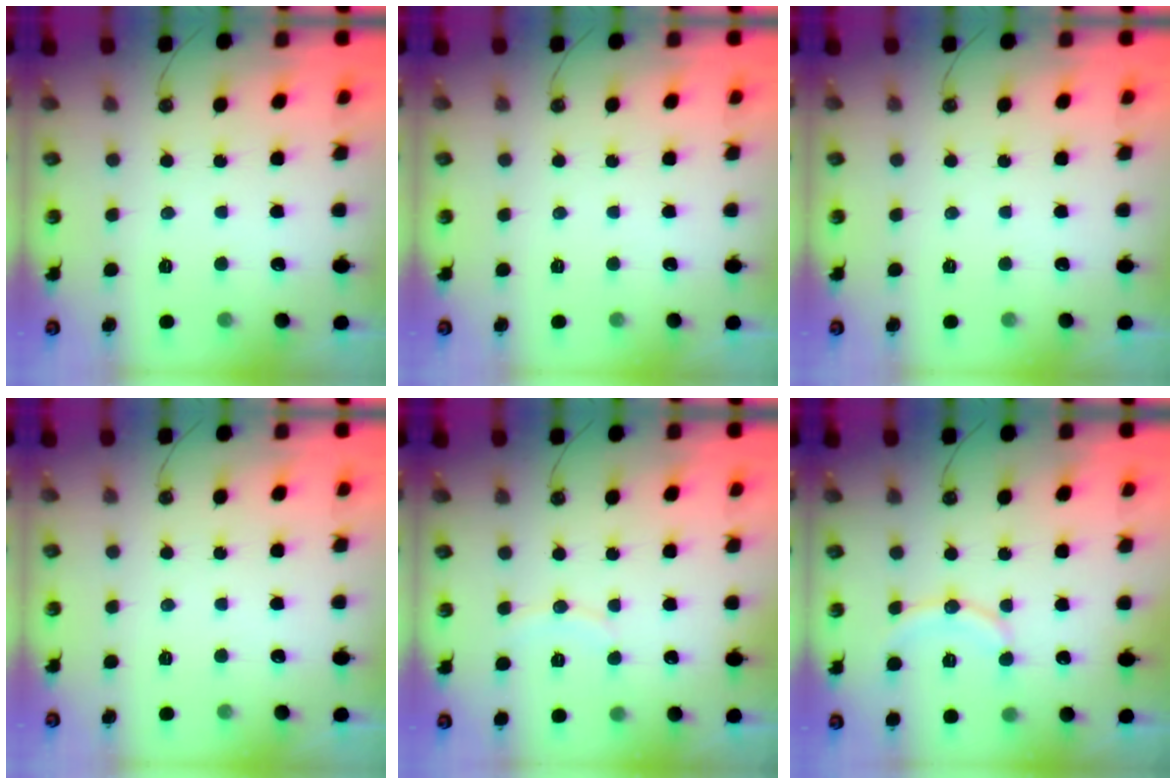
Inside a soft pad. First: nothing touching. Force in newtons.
{"total": 0.0}
{"total": 0.0}
{"total": 0.0}
{"total": 5.7, "press": 5.7, "slide": 0.5}
{"total": 9.8, "press": 9.7, "slide": 1.5}